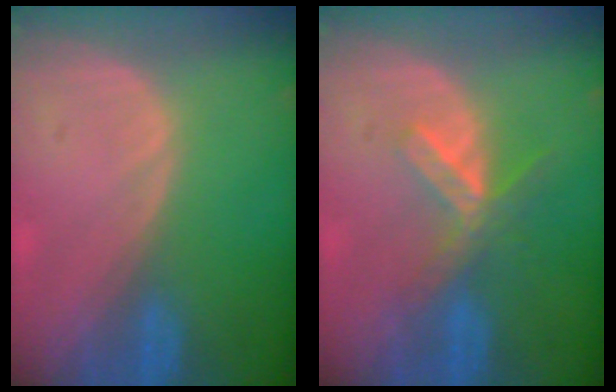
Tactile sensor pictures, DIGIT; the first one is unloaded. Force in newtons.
{"total": 5.2, "press": 5.0, "slide": 1.7}